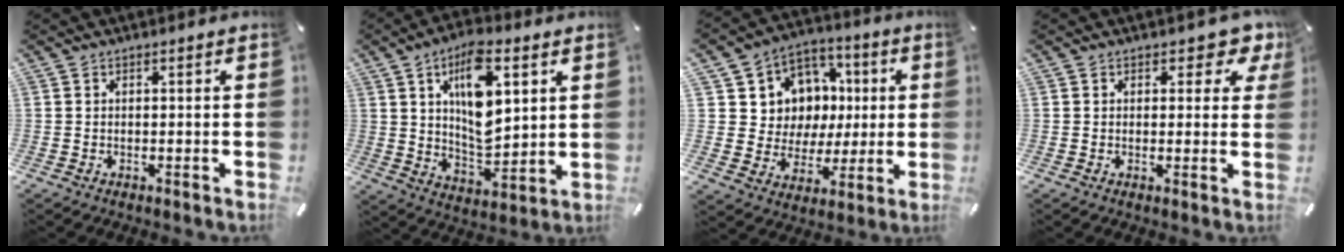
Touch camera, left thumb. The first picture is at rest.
{"total": 14.6, "force": [5.8, 7.4, 11.1], "torque": [-0.187, -0.018, 0.097]}
{"total": 11.0, "force": [1.0, 10.9, 1.3], "torque": [-0.014, -0.020, 0.029]}
{"total": 4.7, "force": [2.8, 2.8, 2.5], "torque": [-0.018, -0.013, 0.042]}